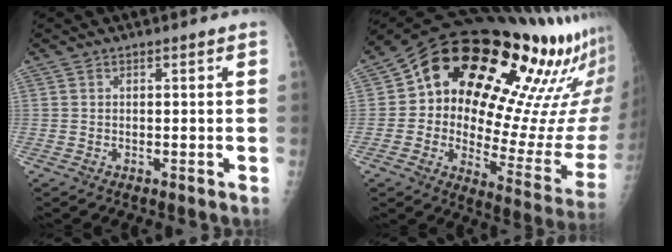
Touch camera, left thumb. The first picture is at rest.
{"total": 30.9, "force": [17.2, 11.4, 23.0], "torque": [-0.285, -0.038, 0.247]}